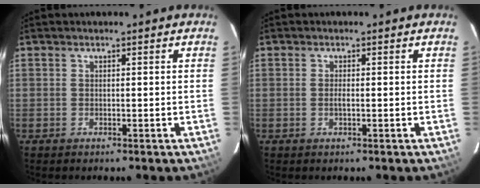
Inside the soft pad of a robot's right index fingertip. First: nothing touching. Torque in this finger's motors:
{"motor_torque": [0.32, -0.05, 0.11, 0.02]}